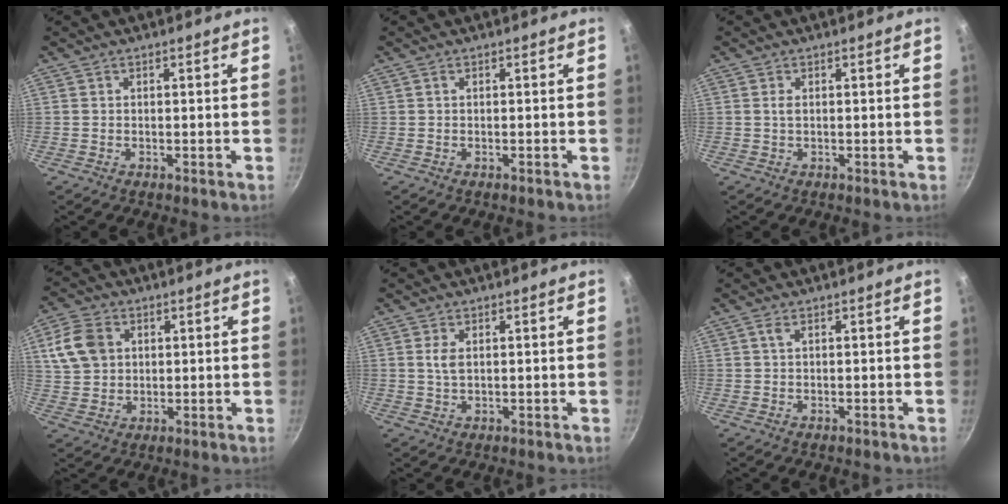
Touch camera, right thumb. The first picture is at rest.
{"total": 0.0}
{"total": 1.0, "force": [0.1, 0.4, 0.9], "torque": [-0.017, 0.001, 0.002]}
{"total": 9.1, "force": [2.6, 7.1, 5.1], "torque": [-0.086, 0.003, 0.046]}
{"total": 2.4, "force": [0.6, 1.2, 2.0], "torque": [-0.041, -0.001, 0.014]}
{"total": 0.9, "force": [0.0, 0.2, 0.8], "torque": [-0.017, 0.002, 0.000]}